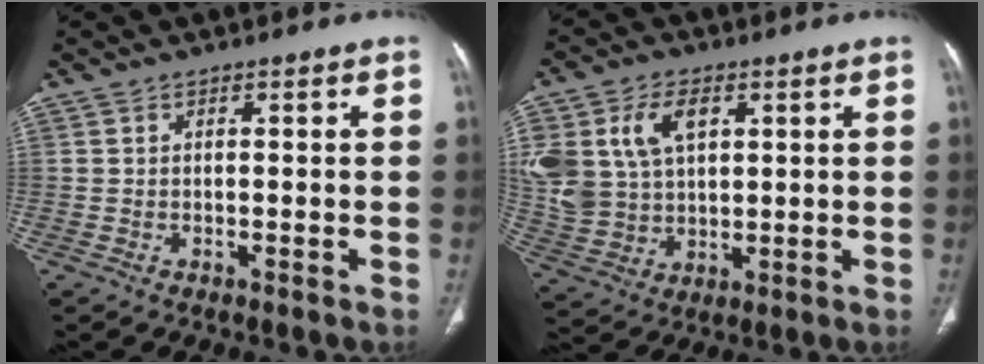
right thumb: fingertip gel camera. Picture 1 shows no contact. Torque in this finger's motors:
{"motor_torque": [0.64, 0.66, 0.85, 0.51, 0.12]}